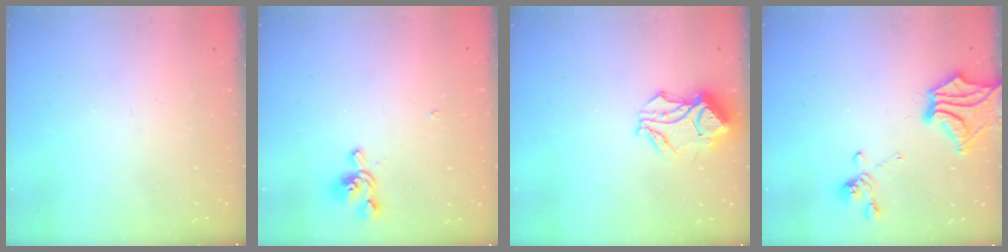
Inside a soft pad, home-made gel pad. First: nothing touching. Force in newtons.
{"total": 1.2, "press": 0.2, "slide": 1.2}
{"total": 13.9, "press": 13.9, "slide": 0.3}
{"total": 4.6, "press": 3.6, "slide": 2.9}